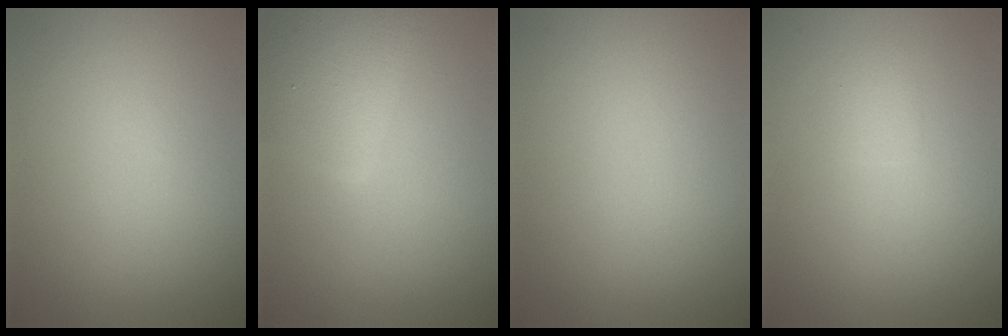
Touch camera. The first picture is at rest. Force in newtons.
{"total": 5.1, "press": 5.1, "slide": 0.2}
{"total": 0.0}
{"total": 0.8, "press": 0.8, "slide": 0.0}